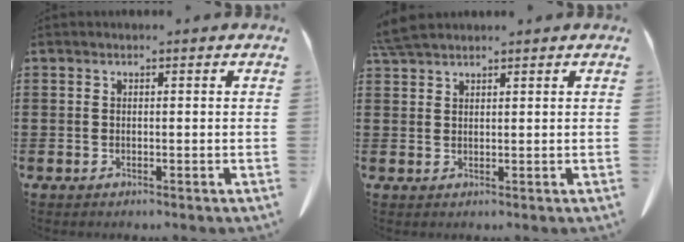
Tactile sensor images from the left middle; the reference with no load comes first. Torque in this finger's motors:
{"motor_torque": [0.44, 0.38, 0.11, 0.07]}